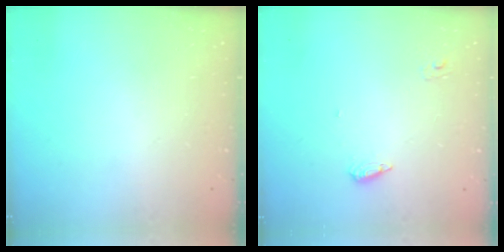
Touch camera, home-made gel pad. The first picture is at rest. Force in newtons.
{"total": 7.0, "press": 7.0, "slide": 0.5}